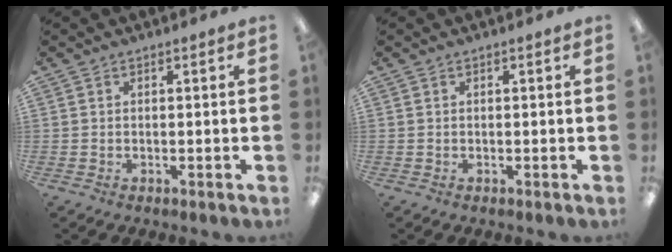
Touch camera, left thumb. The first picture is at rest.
{"total": 0.0}